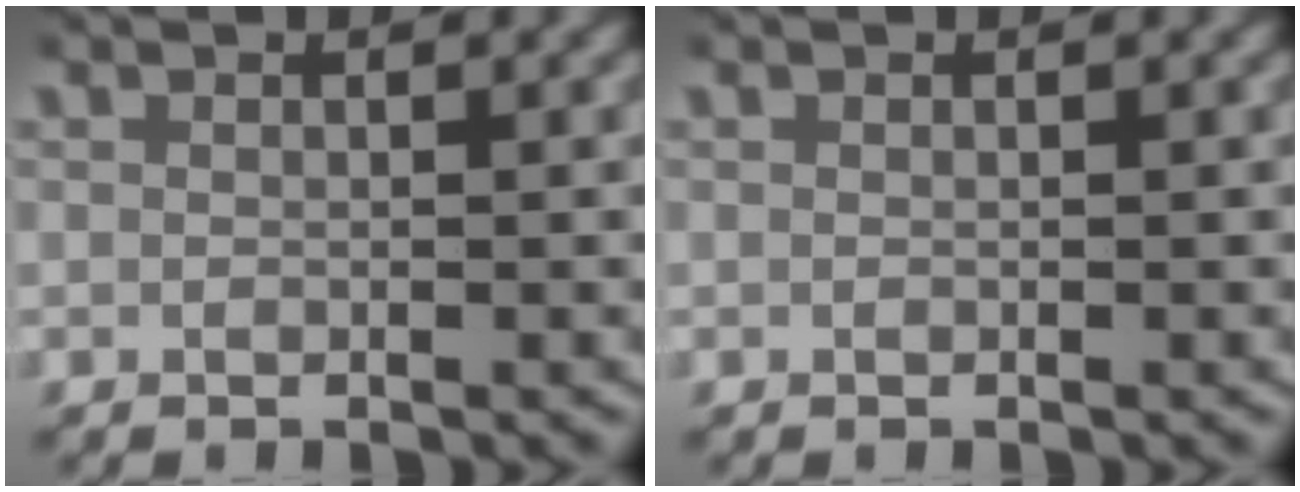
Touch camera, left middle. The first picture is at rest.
{"total": 0.0}